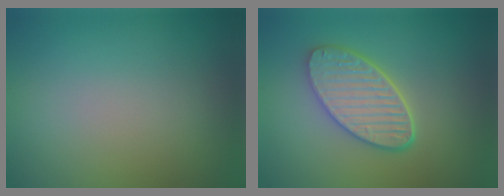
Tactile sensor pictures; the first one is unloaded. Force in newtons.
{"total": 5.3, "press": 4.3, "slide": 3.0}